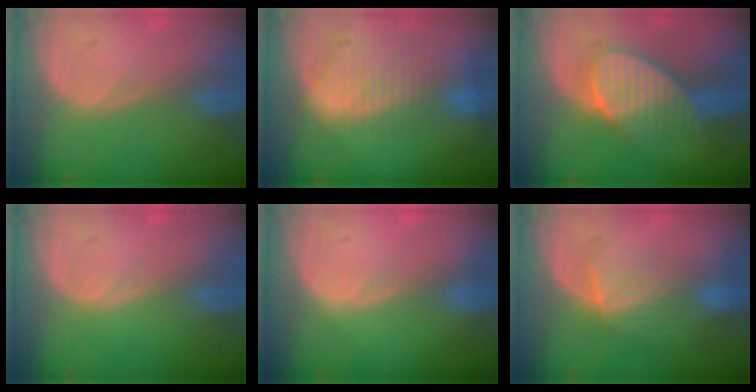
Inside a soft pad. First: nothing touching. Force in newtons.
{"total": 9.1, "press": 8.0, "slide": 4.4}
{"total": 7.5, "press": 7.4, "slide": 1.3}
{"total": 0.0}
{"total": 0.5, "press": 0.3, "slide": 0.4}
{"total": 4.9, "press": 4.7, "slide": 1.2}